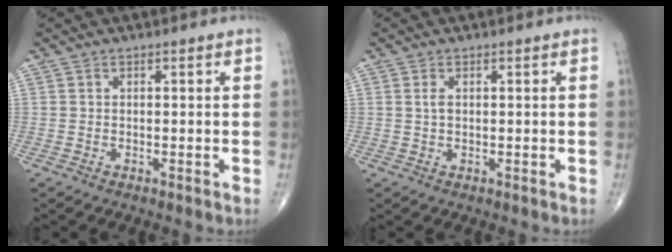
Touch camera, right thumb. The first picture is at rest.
{"total": 1.5, "force": [0.4, 0.8, 1.2], "torque": [-0.023, 0.001, 0.009]}